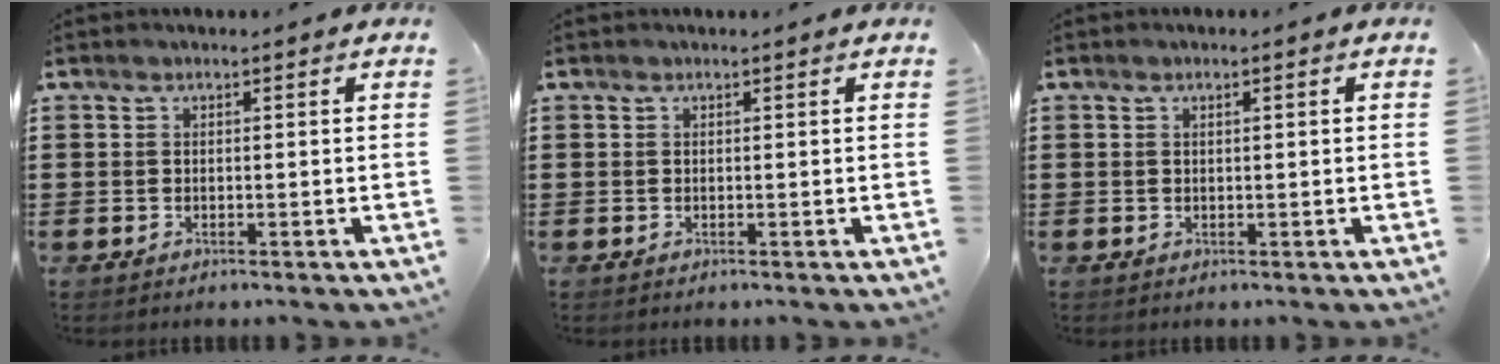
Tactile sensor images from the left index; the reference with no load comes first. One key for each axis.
{"total": 0.0}
{"total": 0.7, "fx": 0.3, "fy": 0.0, "fz": 0.7, "tx": -0.012, "ty": -0.001, "tz": 0.006}